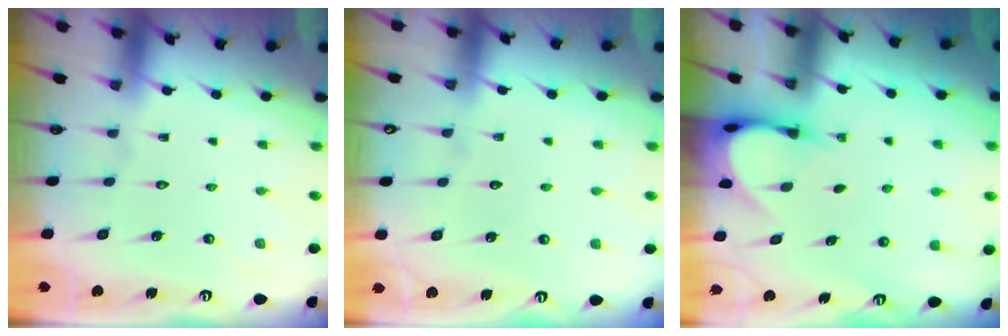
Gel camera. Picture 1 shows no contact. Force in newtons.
{"total": 2.0, "press": 2.0, "slide": 0.2}
{"total": 3.9, "press": 3.9, "slide": 0.3}